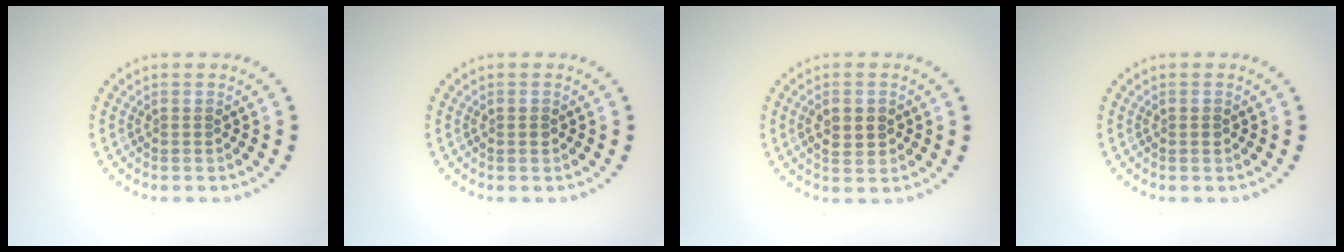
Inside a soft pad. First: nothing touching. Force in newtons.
{"total": 0.8, "press": 0.8, "slide": 0.0}
{"total": 2.8, "press": 2.8, "slide": 0.1}
{"total": 0.8, "press": 0.8, "slide": 0.0}